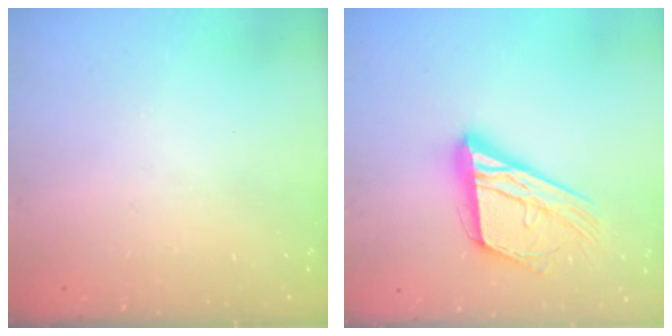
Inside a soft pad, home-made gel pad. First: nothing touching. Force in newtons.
{"total": 18.7, "press": 18.6, "slide": 1.8}